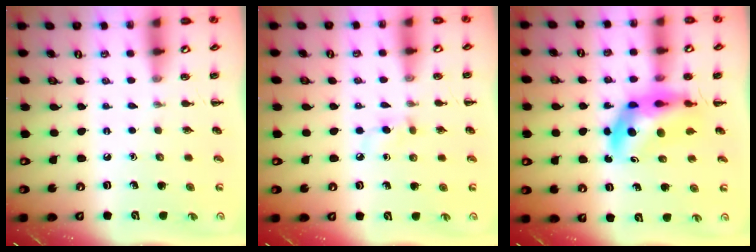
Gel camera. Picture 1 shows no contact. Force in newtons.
{"total": 3.6, "press": 3.3, "slide": 1.5}
{"total": 10.4, "press": 10.0, "slide": 2.9}